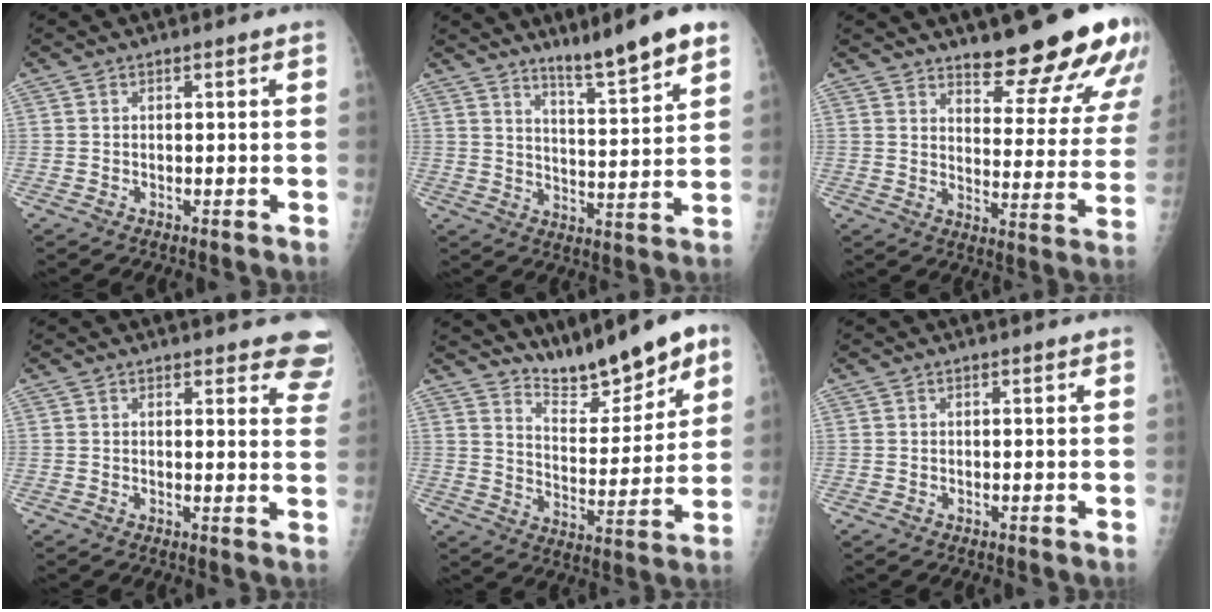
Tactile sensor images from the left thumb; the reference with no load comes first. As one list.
[{"total": 10.6, "force": [7.9, 0.6, 7.1], "torque": [-0.103, -0.054, 0.128]}, {"total": 17.8, "force": [13.9, 4.6, 10.2], "torque": [-0.094, -0.102, 0.180]}, {"total": 8.0, "force": [7.0, 2.5, 2.8], "torque": [0.013, -0.032, 0.052]}, {"total": 12.9, "force": [10.1, 3.7, 7.2], "torque": [-0.075, -0.062, 0.171]}, {"total": 0.0}]